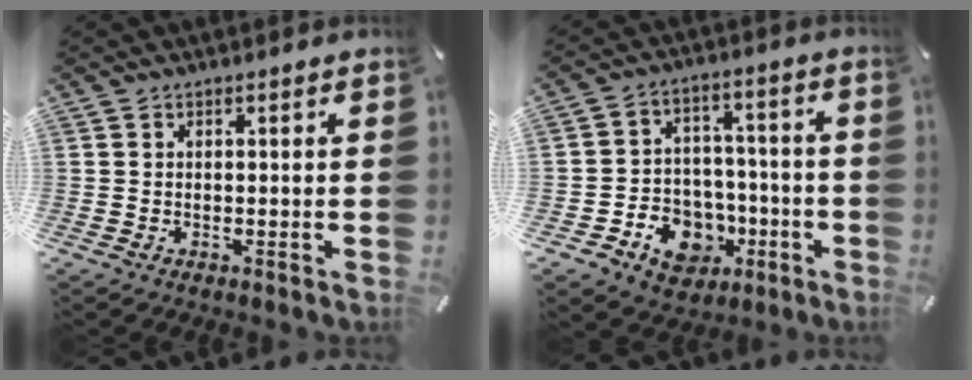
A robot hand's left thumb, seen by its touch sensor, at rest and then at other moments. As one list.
[{"total": 11.4, "force": [-4.5, 9.6, 4.1], "torque": [-0.045, 0.034, -0.066]}]